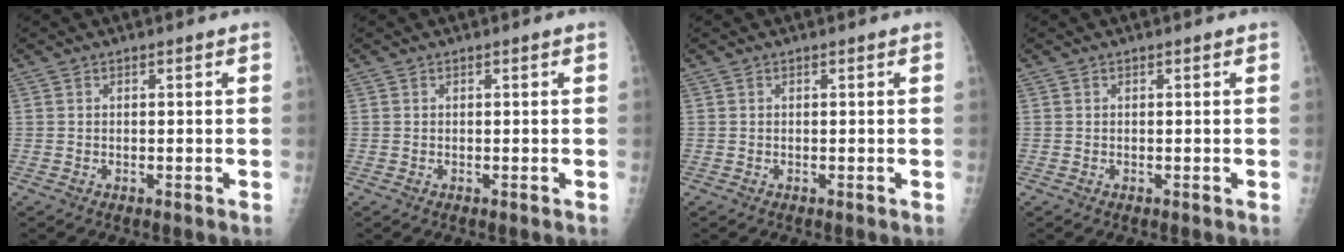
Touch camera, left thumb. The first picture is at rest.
{"total": 0.0}
{"total": 0.0}
{"total": 0.0}